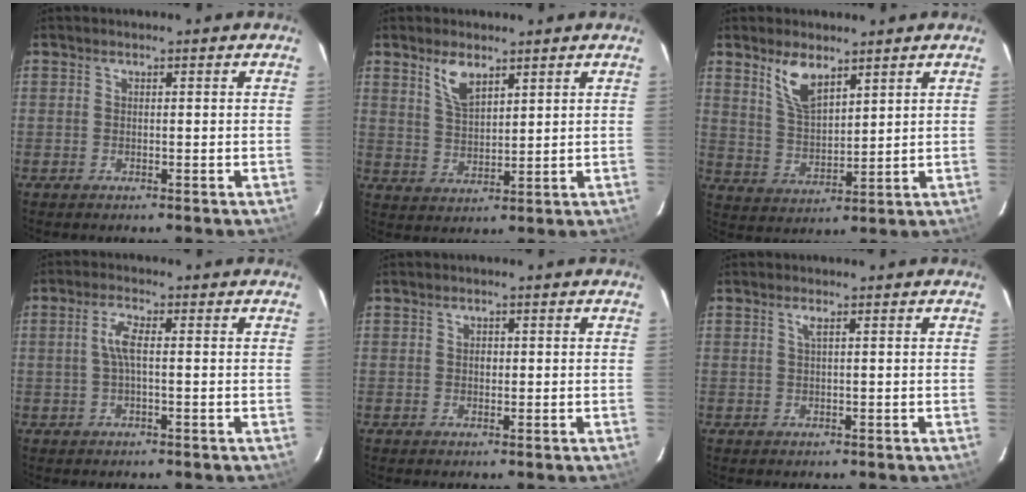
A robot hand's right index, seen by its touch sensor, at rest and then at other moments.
{"total": 5.7, "force": [3.7, 2.4, 3.6], "torque": [-0.068, 0.002, 0.076]}
{"total": 7.6, "force": [5.0, 3.1, 4.9], "torque": [-0.092, 0.003, 0.105]}
{"total": 3.5, "force": [0.1, 0.7, 3.5], "torque": [-0.071, 0.005, 0.002]}
{"total": 1.0, "force": [0.1, 0.8, 0.4], "torque": [-0.006, 0.004, 0.001]}
{"total": 1.0, "force": [0.4, -0.3, 0.9], "torque": [-0.018, 0.002, 0.006]}